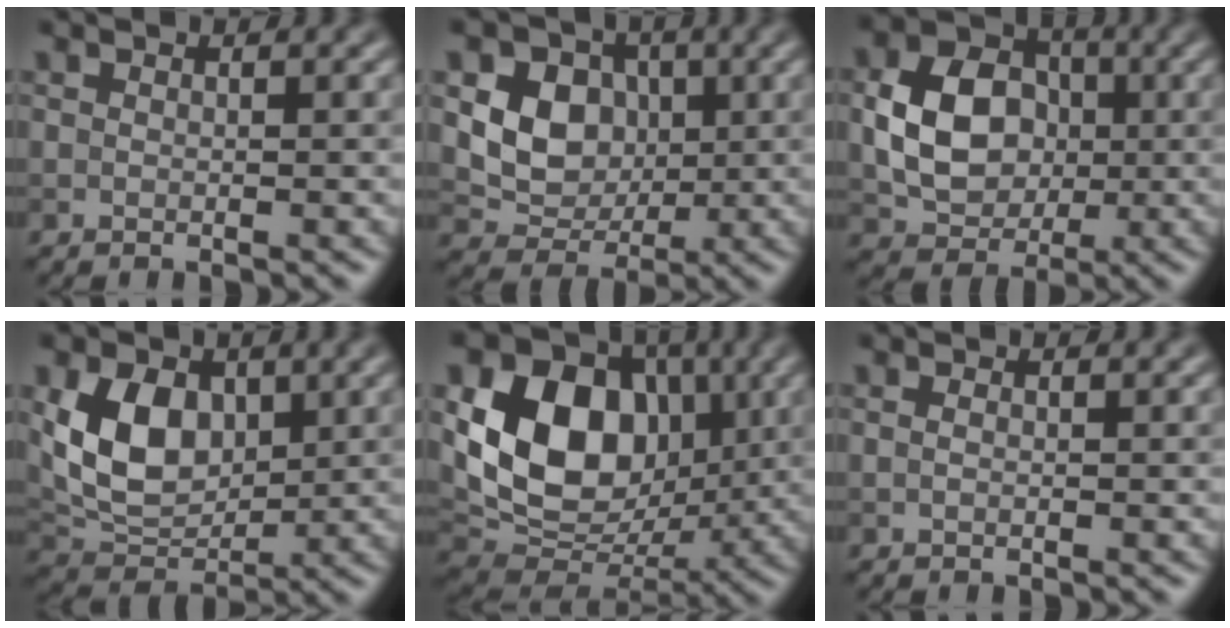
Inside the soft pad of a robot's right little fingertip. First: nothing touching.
{"total": 6.2, "force": [0.9, 5.2, 3.3], "torque": [-0.061, -0.001, 0.007]}
{"total": 7.1, "force": [-0.1, 5.5, 4.5], "torque": [-0.084, 0.004, -0.002]}
{"total": 7.1, "force": [1.3, 5.0, 4.9], "torque": [-0.097, -0.004, 0.026]}
{"total": 11.8, "force": [1.9, 9.0, 7.4], "torque": [-0.135, -0.007, 0.030]}
{"total": 0.6, "force": [-0.1, 0.2, 0.5], "torque": [-0.010, -0.007, -0.003]}